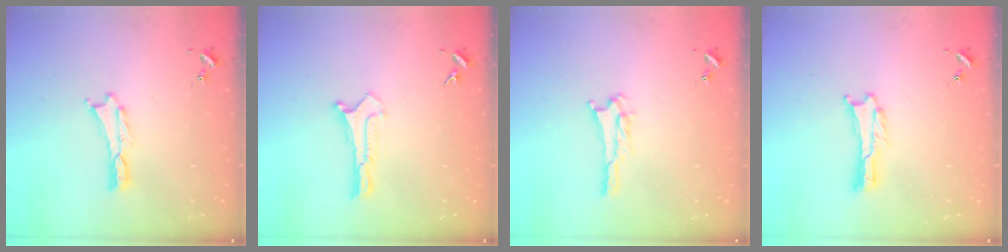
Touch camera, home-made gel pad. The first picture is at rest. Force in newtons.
{"total": 0.0}
{"total": 2.8, "press": 2.8, "slide": 0.3}
{"total": 0.0}